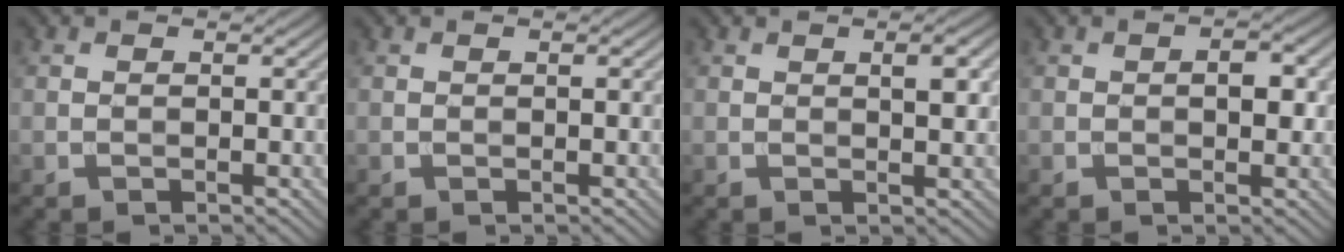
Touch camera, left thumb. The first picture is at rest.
{"total": 0.0}
{"total": 2.6, "force": [0.8, 0.7, 2.4], "torque": [-0.041, 0.001, 0.014]}
{"total": 2.6, "force": [0.1, 1.3, 2.2], "torque": [-0.028, 0.001, 0.000]}